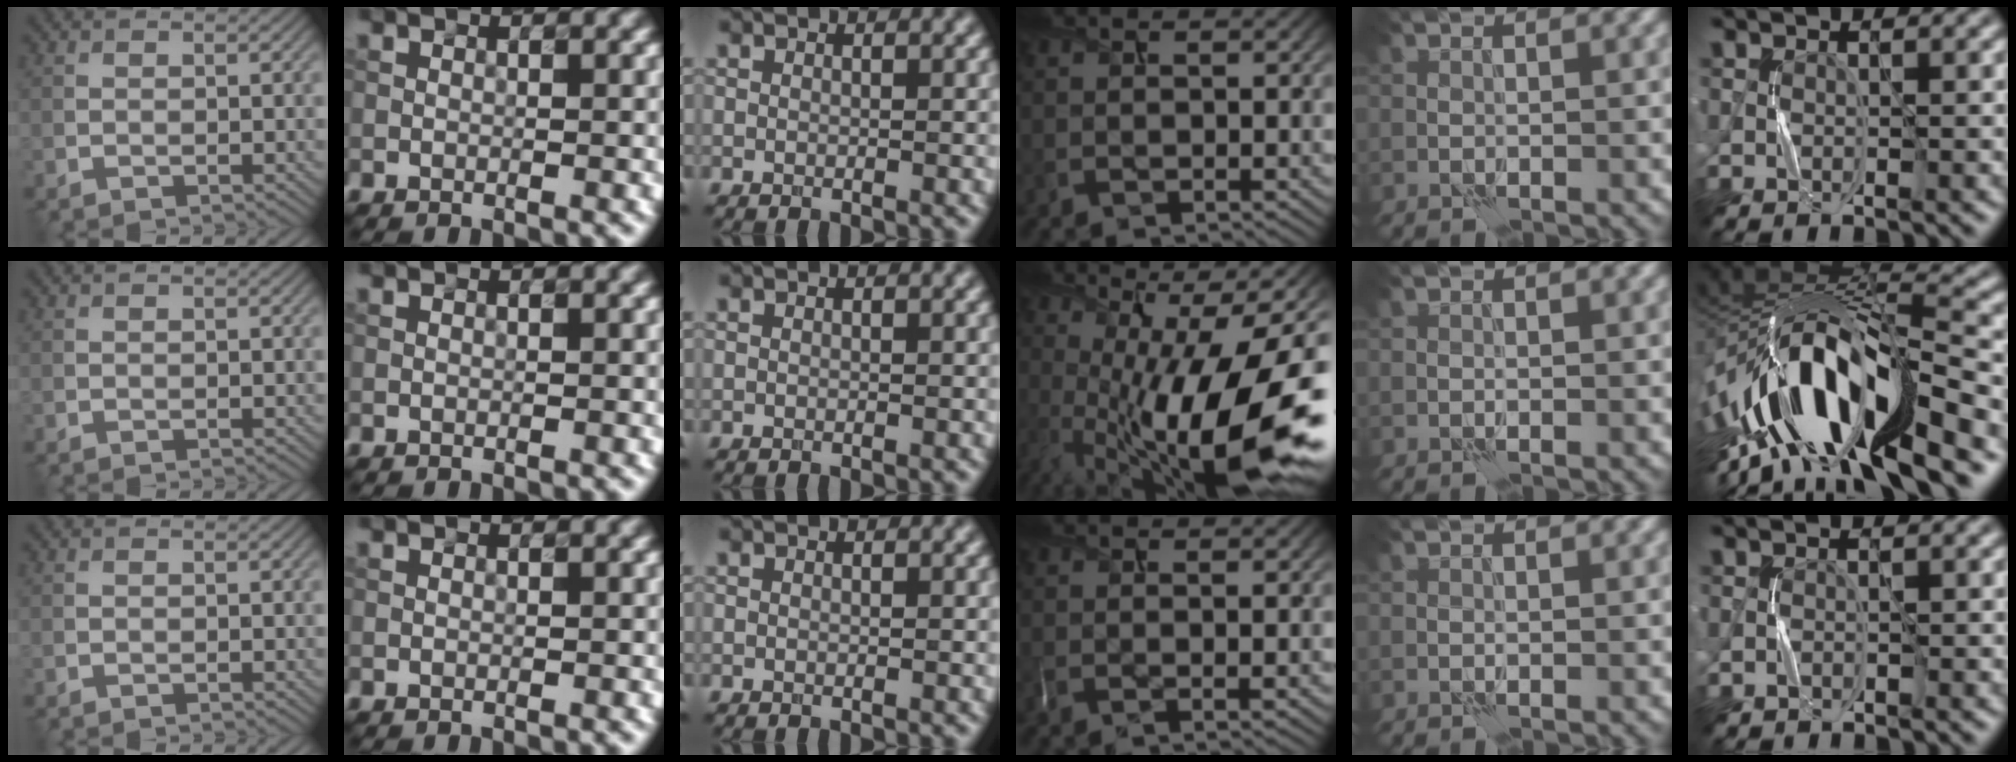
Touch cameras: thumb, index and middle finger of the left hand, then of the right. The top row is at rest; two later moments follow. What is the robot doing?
{"motion": "press", "object": "grip strengthener"}